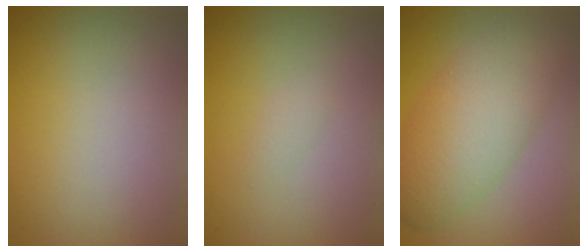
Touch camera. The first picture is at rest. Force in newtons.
{"total": 0.7, "press": 0.7, "slide": 0.1}
{"total": 7.0, "press": 7.0, "slide": 0.3}